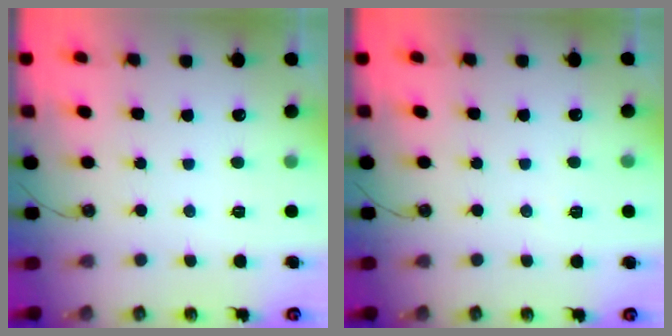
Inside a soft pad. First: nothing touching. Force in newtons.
{"total": 4.3, "press": 1.3, "slide": 4.1}